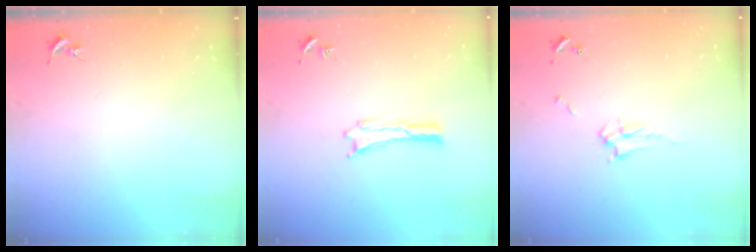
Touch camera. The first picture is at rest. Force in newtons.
{"total": 0.0}
{"total": 2.9, "press": 2.9, "slide": 0.4}